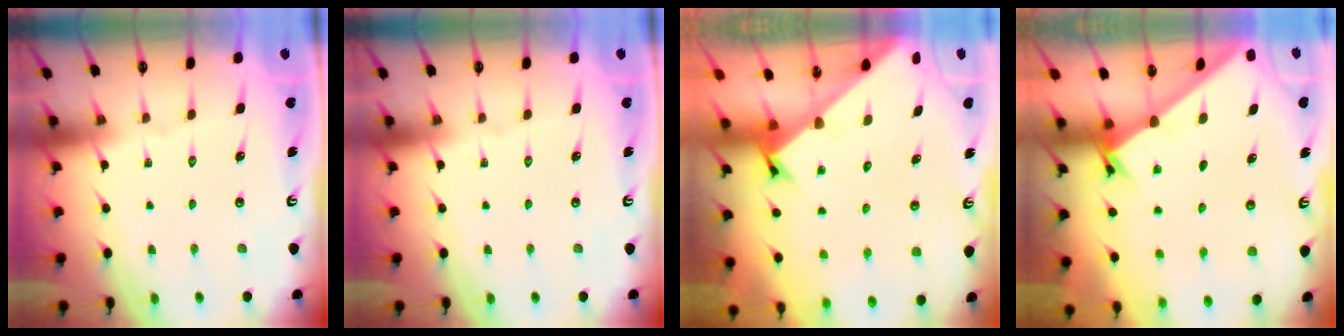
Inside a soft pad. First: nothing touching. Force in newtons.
{"total": 0.0}
{"total": 2.4, "press": 2.4, "slide": 0.2}
{"total": 2.2, "press": 2.2, "slide": 0.1}